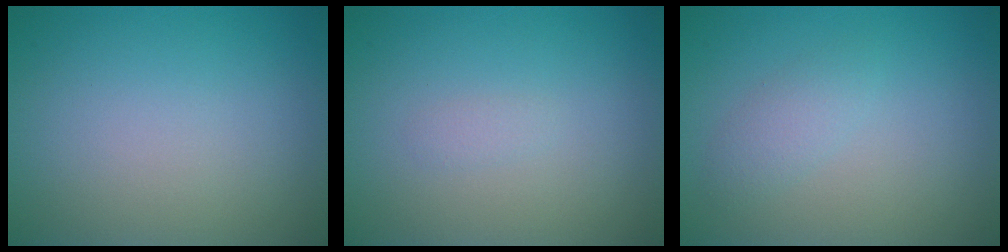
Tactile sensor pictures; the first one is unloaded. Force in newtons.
{"total": 0.5, "press": 0.5, "slide": 0.0}
{"total": 1.5, "press": 1.5, "slide": 0.1}